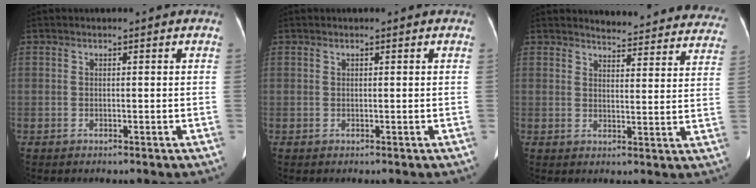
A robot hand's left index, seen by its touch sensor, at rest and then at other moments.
{"total": 0.0}
{"total": 19.5, "force": [18.9, 3.5, 3.7], "torque": [-0.023, -0.066, 0.197]}